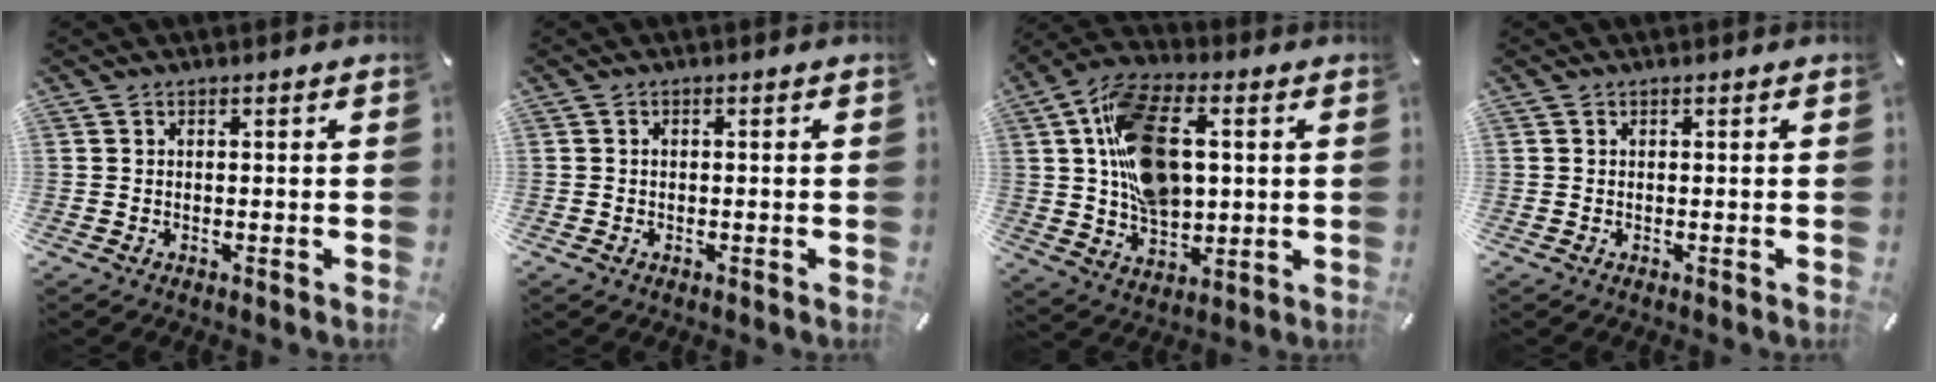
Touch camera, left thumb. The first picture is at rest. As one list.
[{"total": 1.0, "force": [-0.2, 0.6, 0.7], "torque": [-0.014, 0.001, -0.005]}, {"total": 18.6, "force": [3.7, 12.1, 13.7], "torque": [-0.243, 0.011, 0.068]}, {"total": 0.0}]